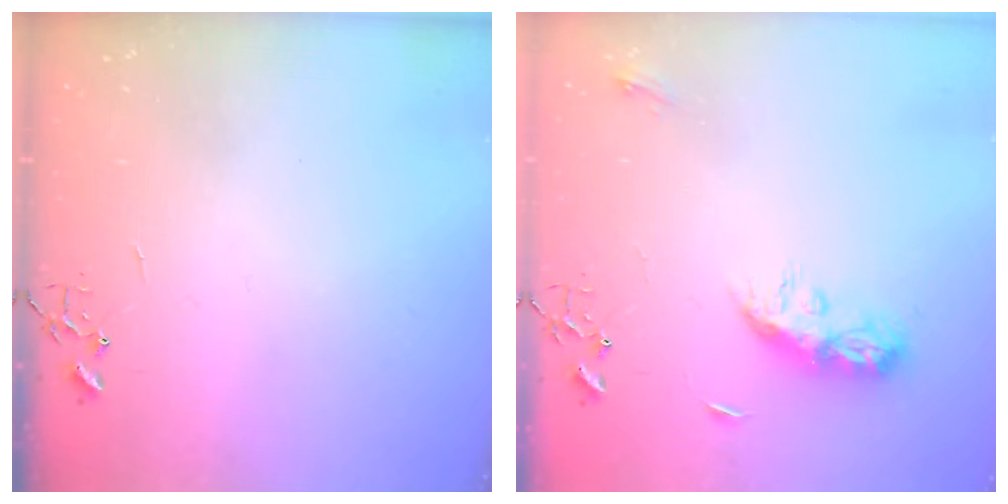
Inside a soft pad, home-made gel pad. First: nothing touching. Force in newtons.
{"total": 8.7, "press": 8.7, "slide": 0.4}